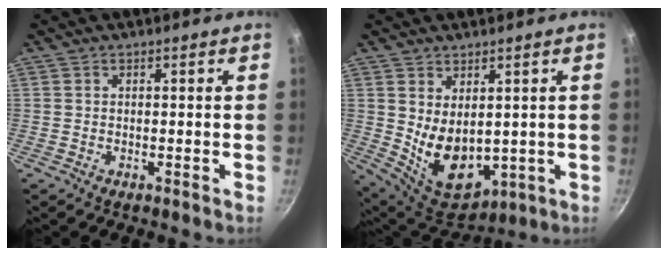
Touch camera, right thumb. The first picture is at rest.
{"total": 11.5, "force": [1.2, 7.5, 8.7], "torque": [-0.117, -0.038, 0.050]}